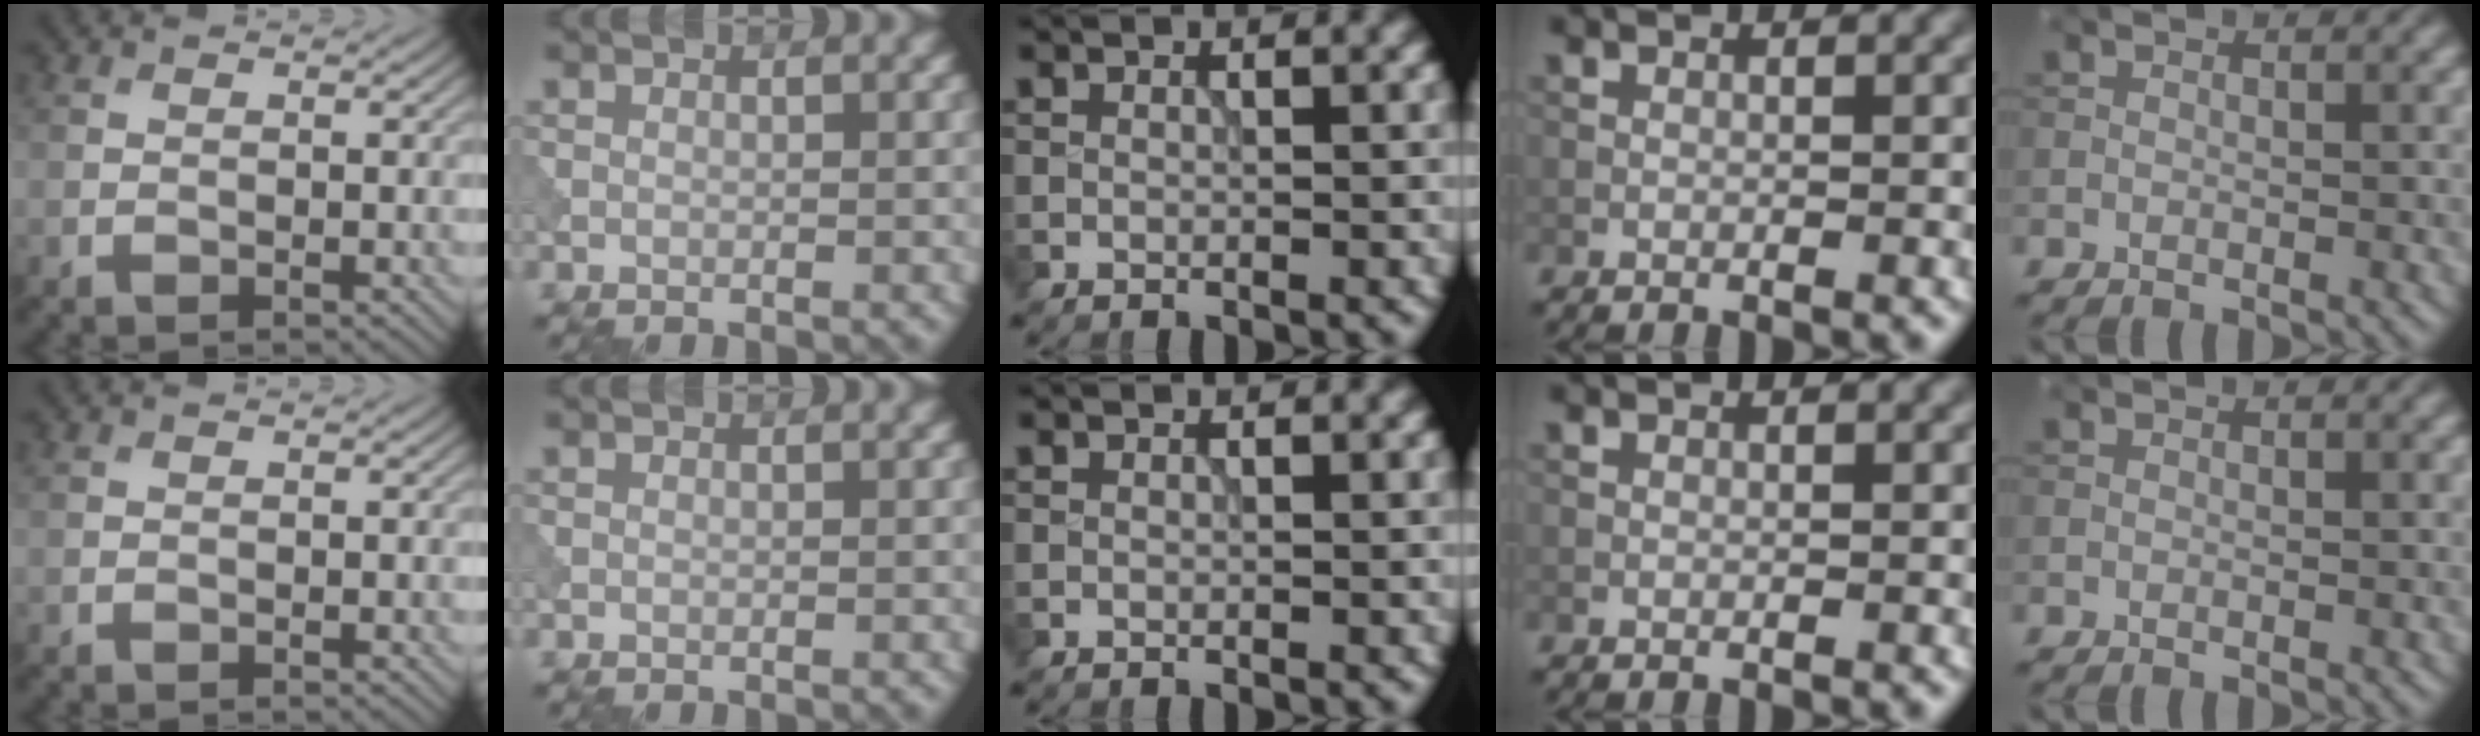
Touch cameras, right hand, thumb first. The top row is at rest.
{}